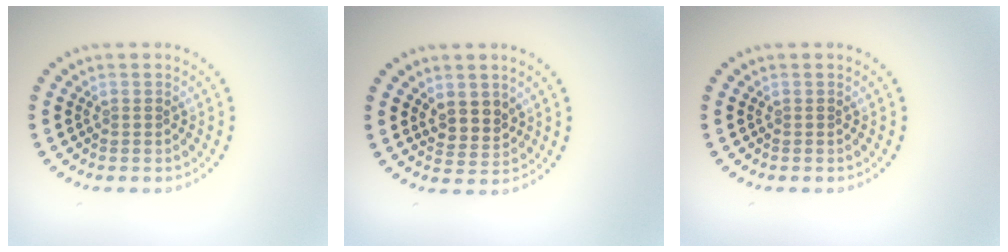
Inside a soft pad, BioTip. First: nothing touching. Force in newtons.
{"total": 2.4, "press": 2.2, "slide": 1.1}
{"total": 0.0}